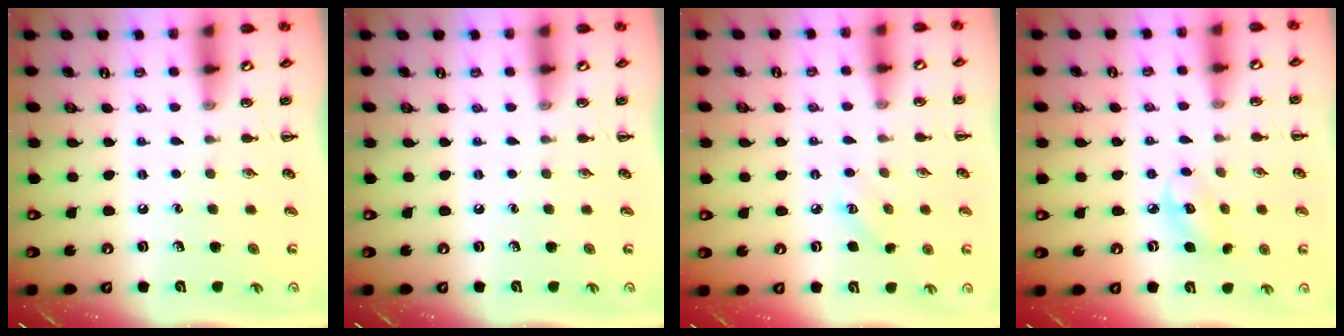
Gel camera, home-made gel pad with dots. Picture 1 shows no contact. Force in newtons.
{"total": 0.0}
{"total": 3.4, "press": 3.3, "slide": 0.9}
{"total": 5.3, "press": 5.2, "slide": 0.9}